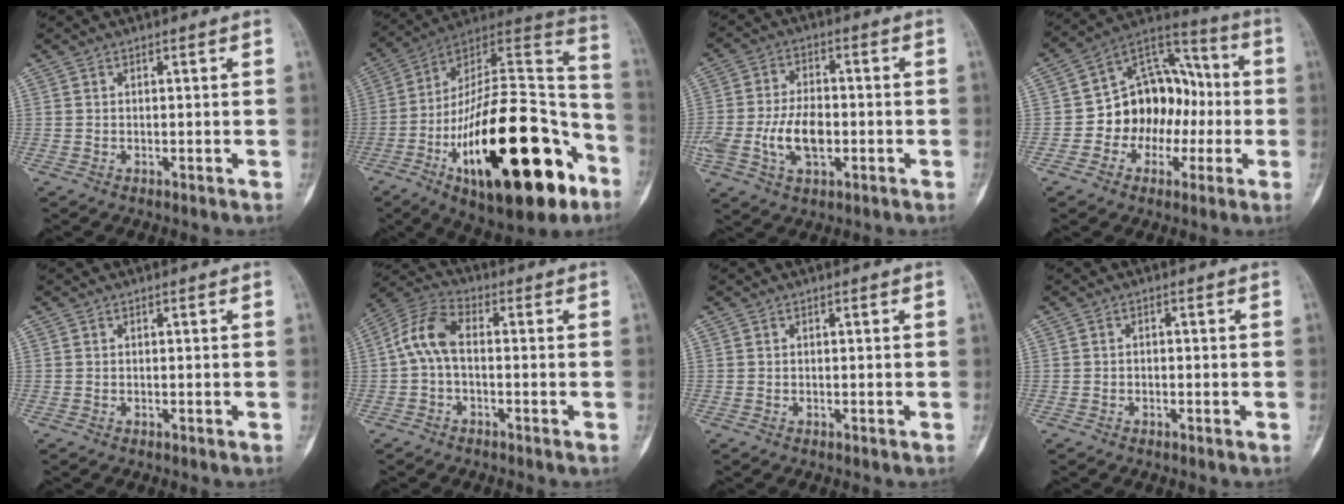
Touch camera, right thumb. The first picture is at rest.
{"total": 35.3, "force": [-15.1, 14.4, 28.5], "torque": [-0.412, 0.068, -0.231]}
{"total": 9.6, "force": [-2.1, 5.5, 7.6], "torque": [-0.144, 0.015, -0.036]}
{"total": 16.3, "force": [-2.3, 12.4, 10.3], "torque": [-0.109, 0.051, -0.040]}
{"total": 0.0}
{"total": 7.6, "force": [-0.5, 4.1, 6.4], "torque": [-0.133, 0.026, -0.021]}
{"total": 0.0}
{"total": 0.6, "force": [-0.3, 0.4, 0.4], "torque": [-0.004, 0.002, -0.008]}